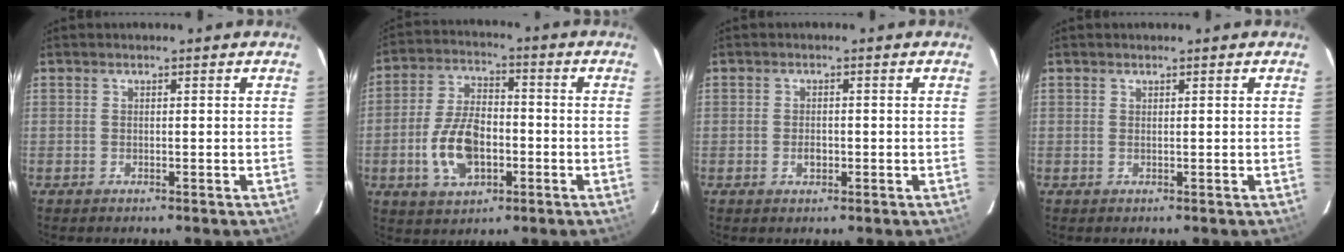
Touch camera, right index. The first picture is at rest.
{"total": 11.9, "force": [-3.3, 6.8, 9.2], "torque": [-0.185, 0.010, -0.051]}
{"total": 2.0, "force": [-0.5, 1.3, 1.3], "torque": [-0.024, 0.002, -0.009]}
{"total": 0.0}